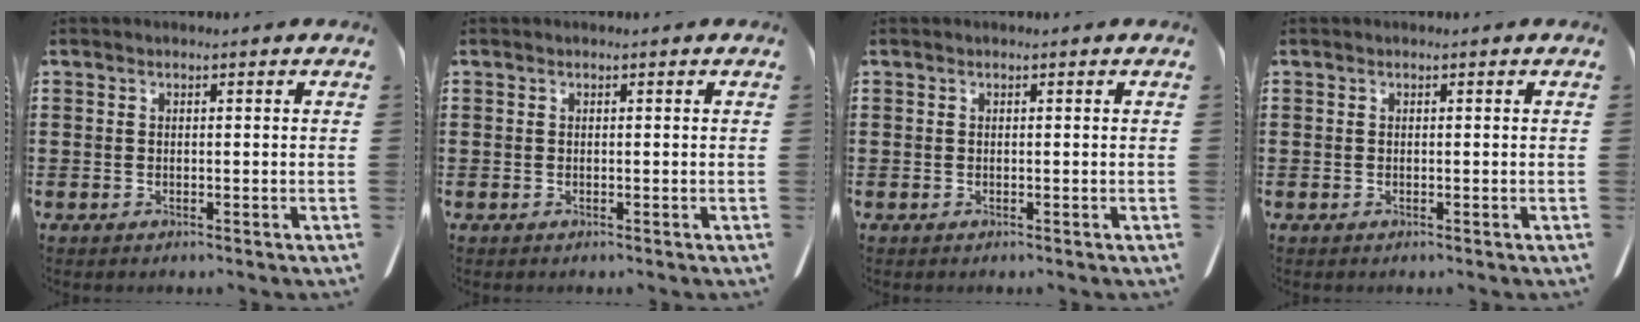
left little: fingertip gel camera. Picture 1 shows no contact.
{"total": 0.0}
{"total": 0.0}
{"total": 0.0}